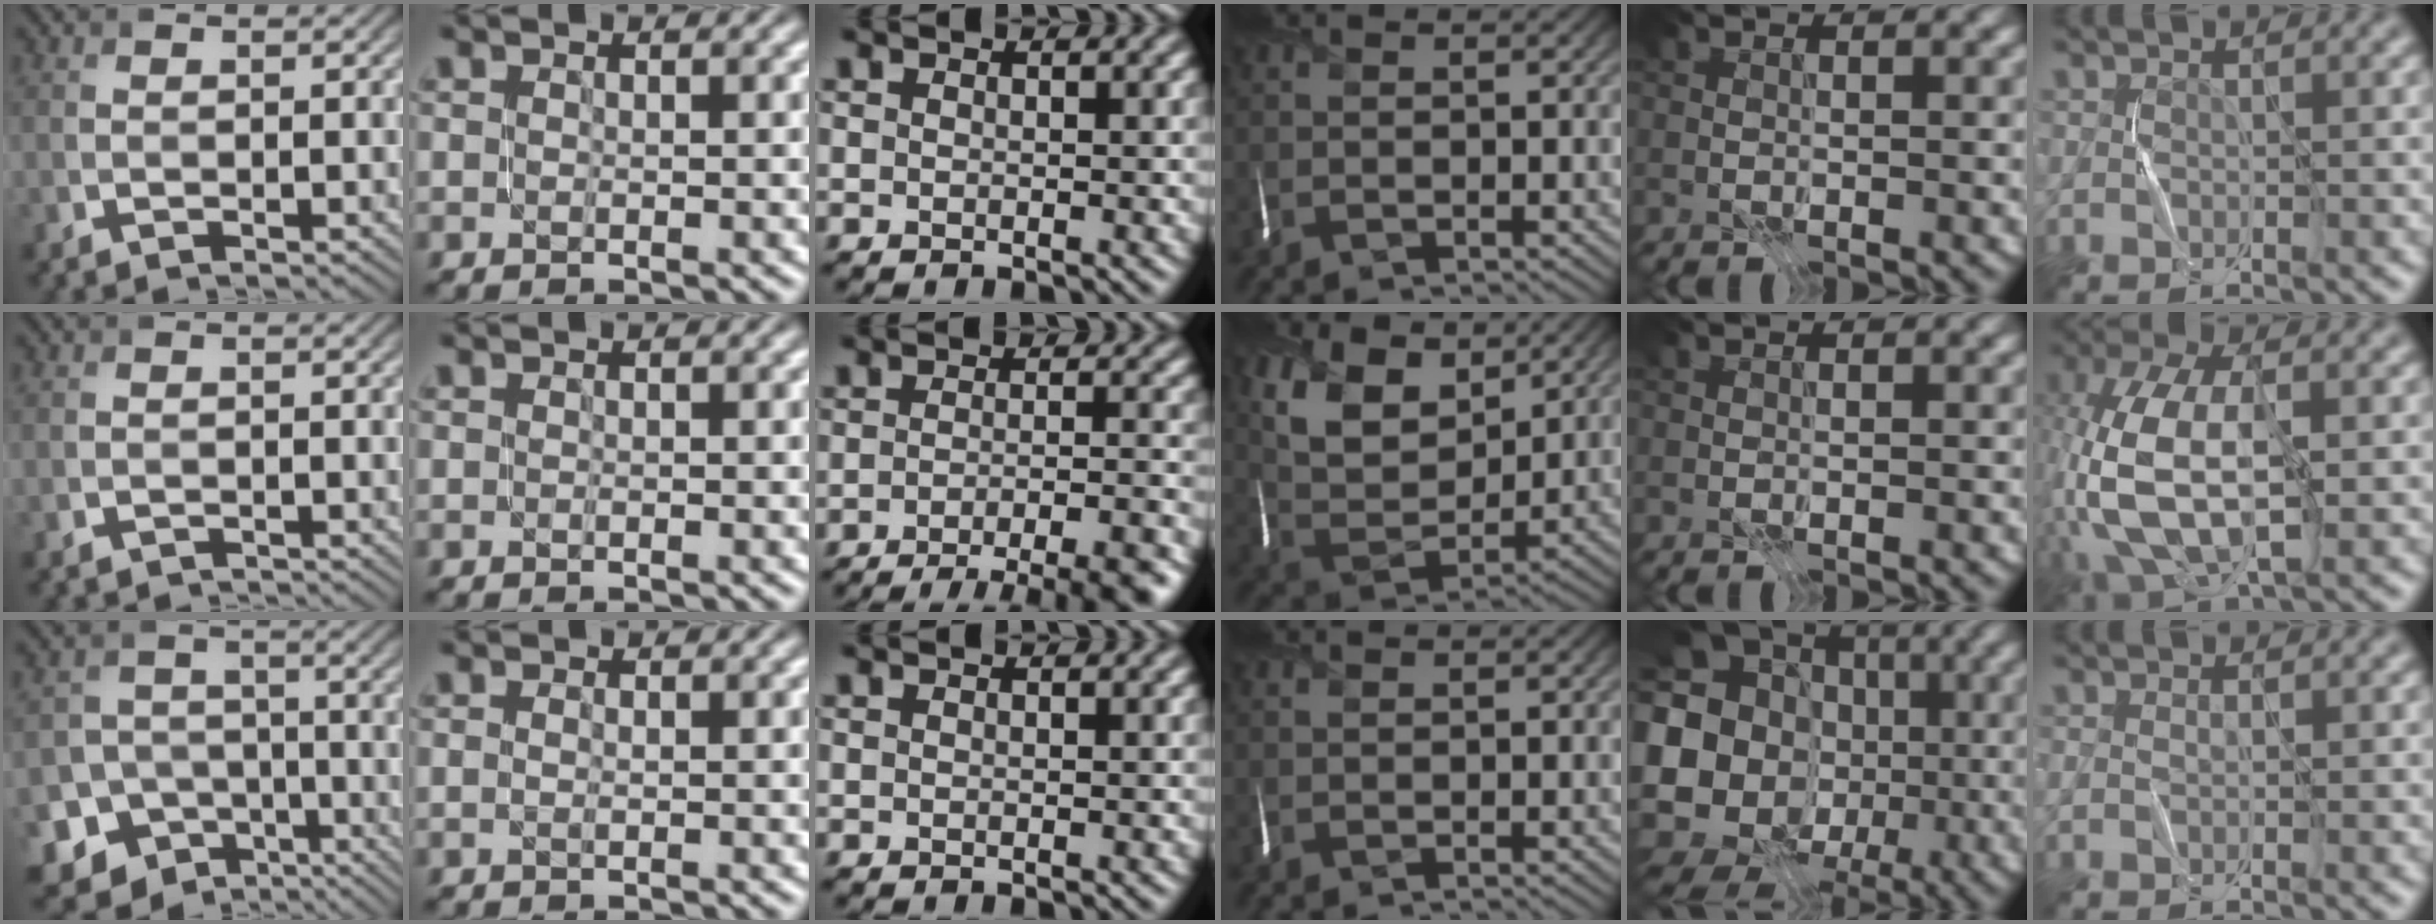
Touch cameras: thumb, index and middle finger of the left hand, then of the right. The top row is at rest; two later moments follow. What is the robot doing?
{"motion": "fold", "object": "scarf"}